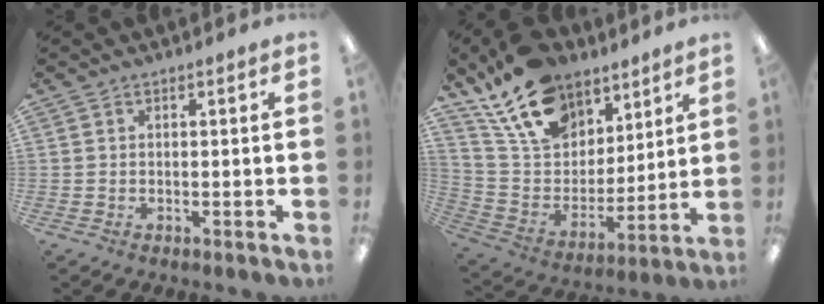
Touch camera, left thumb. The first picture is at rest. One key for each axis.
{"total": 19.3, "fx": 13.3, "fy": 11.5, "fz": 8.0, "tx": -0.161, "ty": -0.068, "tz": 0.250}